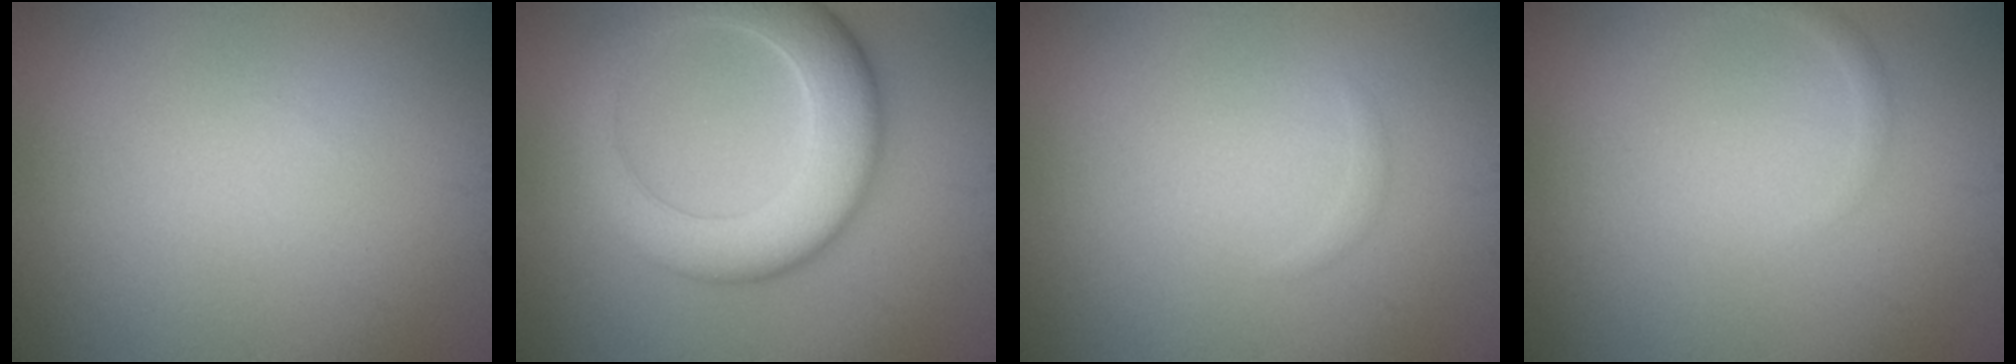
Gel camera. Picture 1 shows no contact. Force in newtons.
{"total": 7.7, "press": 7.7, "slide": 0.2}
{"total": 0.6, "press": 0.5, "slide": 0.1}
{"total": 0.8, "press": 0.8, "slide": 0.0}